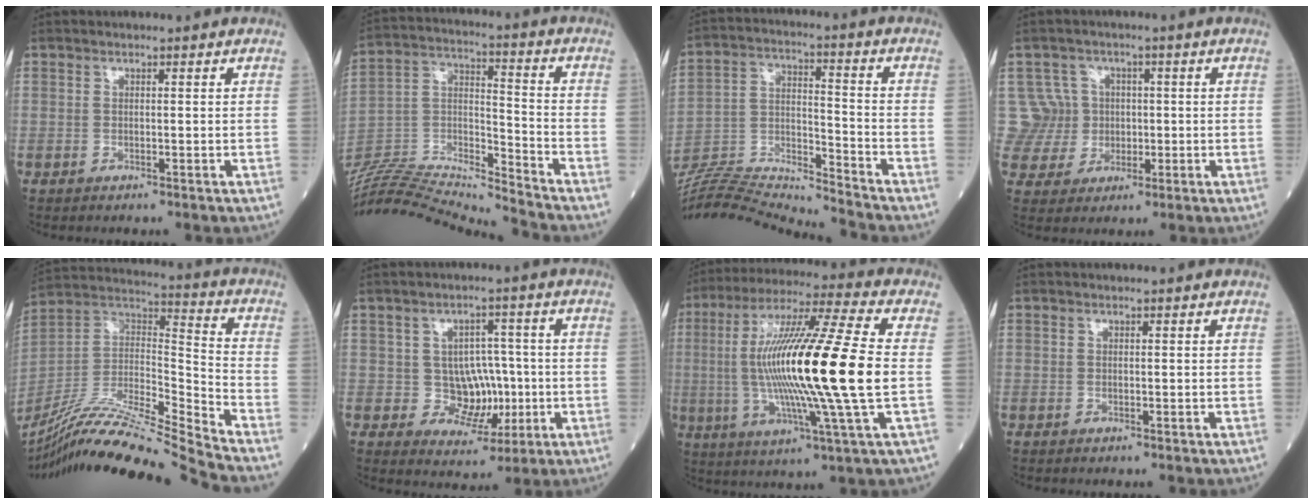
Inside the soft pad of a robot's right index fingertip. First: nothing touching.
{"total": 21.2, "force": [-20.3, -0.9, 5.8], "torque": [-0.115, 0.011, -0.353]}
{"total": 17.4, "force": [-16.9, -1.5, 3.8], "torque": [-0.072, 0.019, -0.294]}
{"total": 7.0, "force": [1.1, 6.9, -0.3], "torque": [0.012, 0.026, 0.029]}
{"total": 21.7, "force": [-19.3, -2.0, 9.5], "torque": [-0.199, -0.007, -0.353]}
{"total": 6.5, "force": [-0.3, 5.6, 3.3], "torque": [-0.036, 0.017, 0.009]}
{"total": 22.2, "force": [-0.5, -0.2, 22.2], "torque": [-0.421, -0.001, -0.022]}
{"total": 0.0}